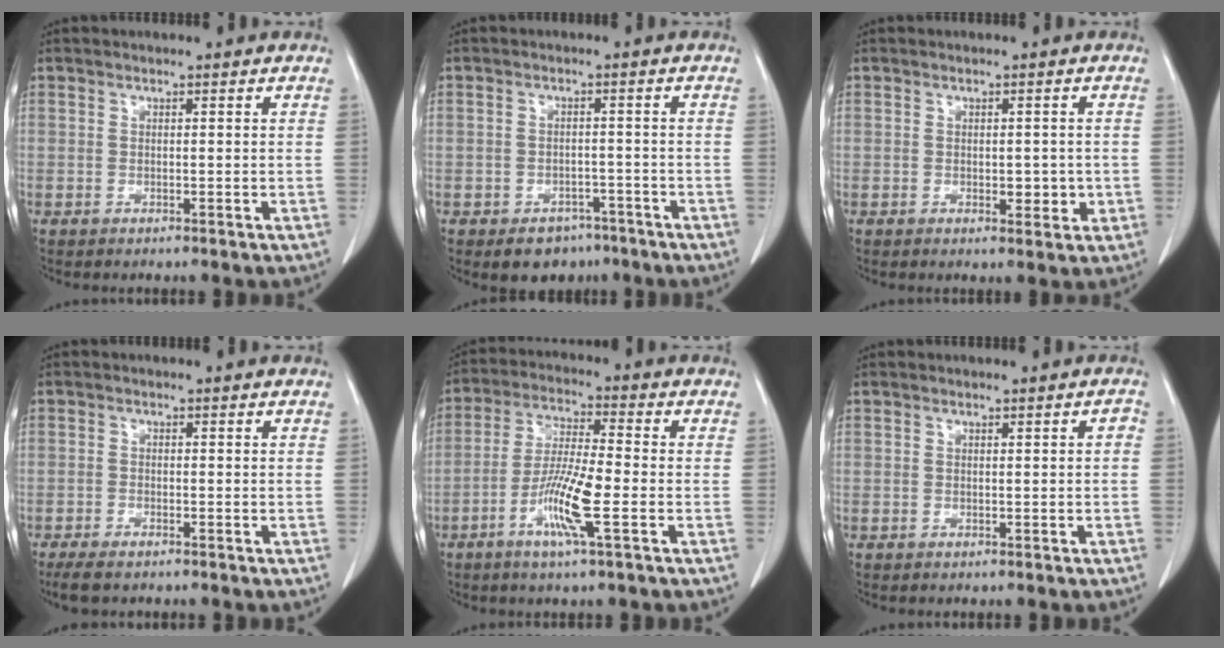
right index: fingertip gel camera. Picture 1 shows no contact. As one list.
[{"total": 5.2, "force": [-3.5, 3.4, 1.5], "torque": [-0.013, 0.007, -0.044]}, {"total": 3.1, "force": [-0.5, 1.7, 2.5], "torque": [-0.027, -0.001, -0.001]}, {"total": 3.9, "force": [-3.0, 1.1, 2.1], "torque": [-0.037, -0.009, -0.045]}, {"total": 9.7, "force": [-3.4, 0.4, 9.0], "torque": [-0.179, -0.010, -0.071]}, {"total": 0.7, "force": [0.0, 0.2, 0.7], "torque": [-0.002, 0.002, 0.000]}]